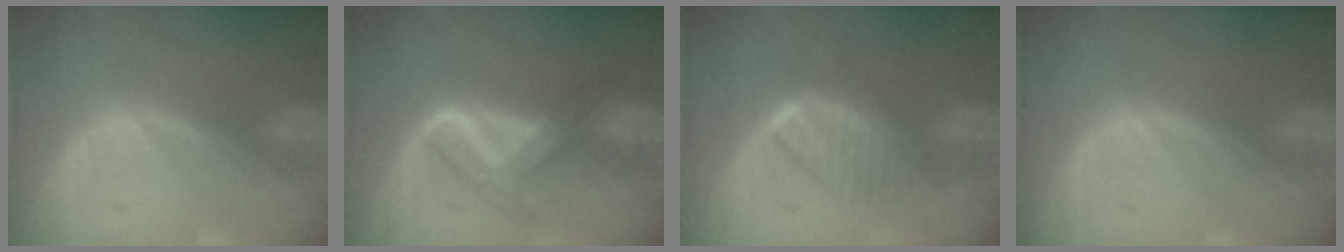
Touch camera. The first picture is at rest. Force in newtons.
{"total": 5.7, "press": 5.7, "slide": 0.3}
{"total": 6.6, "press": 5.9, "slide": 2.9}
{"total": 0.0}